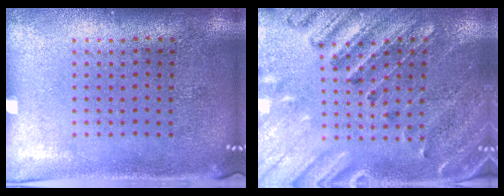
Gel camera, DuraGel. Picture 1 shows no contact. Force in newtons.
{"total": 2.7, "press": 2.6, "slide": 0.9}